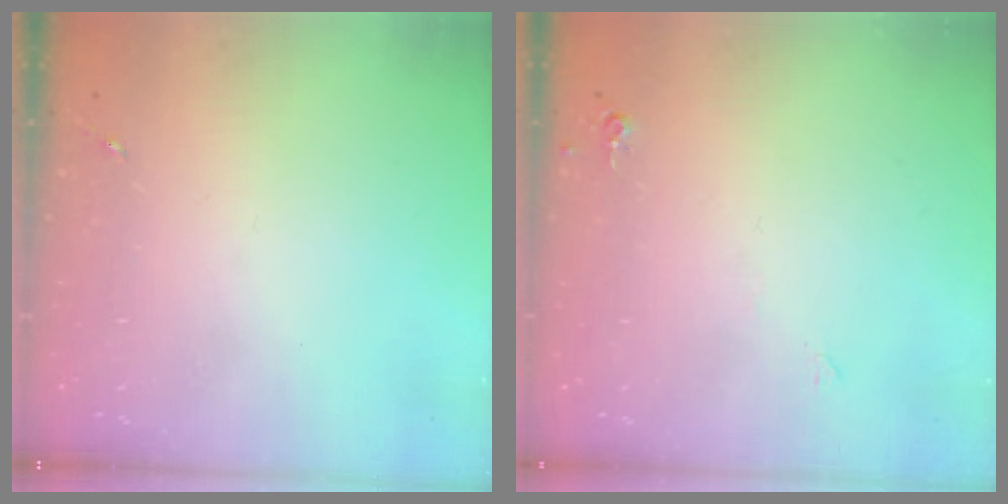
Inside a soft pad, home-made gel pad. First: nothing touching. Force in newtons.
{"total": 3.8, "press": 3.8, "slide": 0.6}